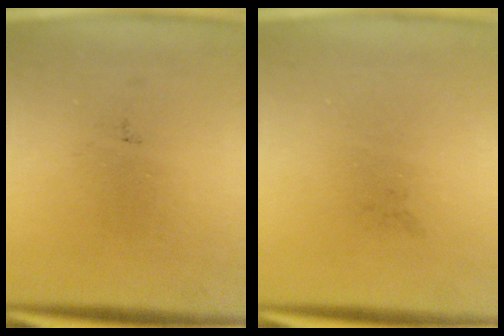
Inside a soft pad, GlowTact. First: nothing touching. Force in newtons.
{"total": 0.0}